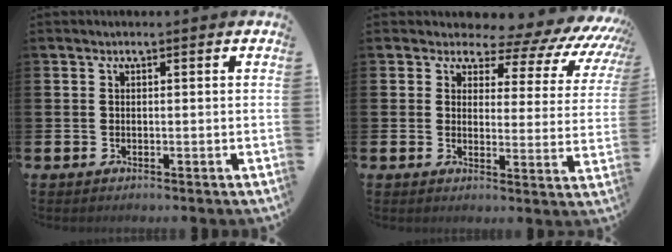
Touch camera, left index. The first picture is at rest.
{"total": 4.8, "force": [3.5, 2.8, 1.6], "torque": [-0.028, -0.043, 0.045]}